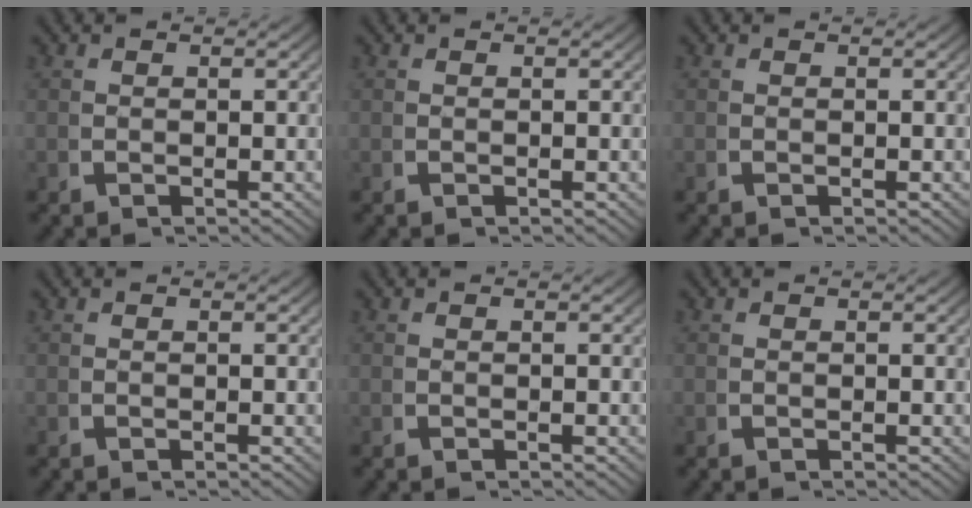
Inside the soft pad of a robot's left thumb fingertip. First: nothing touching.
{"total": 0.0}
{"total": 0.0}
{"total": 0.0}
{"total": 0.0}
{"total": 0.0}